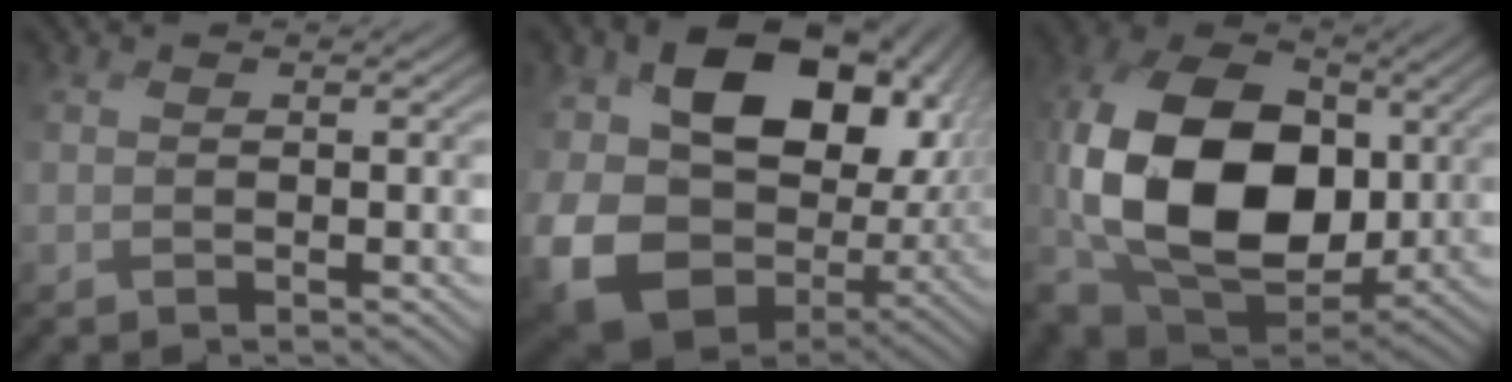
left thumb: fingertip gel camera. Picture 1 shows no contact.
{"total": 20.2, "force": [-1.0, 14.5, 14.0], "torque": [-0.287, -0.024, -0.003]}
{"total": 16.4, "force": [-0.4, 11.1, 12.0], "torque": [-0.255, 0.004, -0.019]}